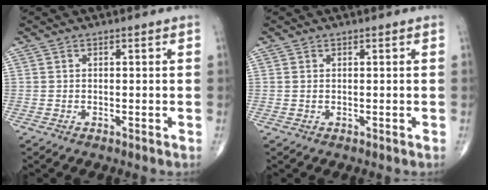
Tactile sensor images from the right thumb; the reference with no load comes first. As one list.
[{"total": 0.0}]